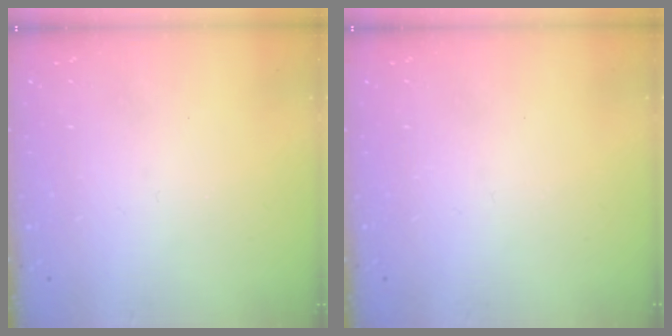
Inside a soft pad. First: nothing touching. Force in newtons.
{"total": 0.0}